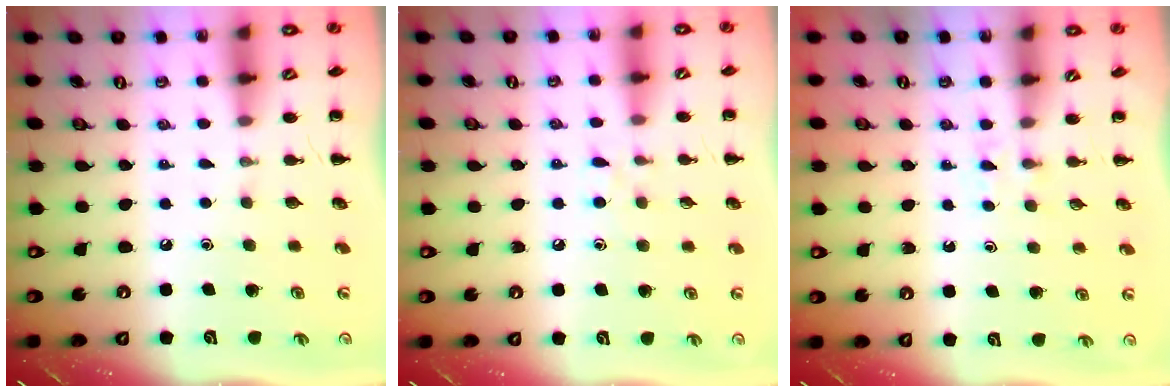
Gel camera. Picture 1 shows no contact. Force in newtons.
{"total": 6.7, "press": 6.2, "slide": 2.5}
{"total": 2.4, "press": 2.0, "slide": 1.2}